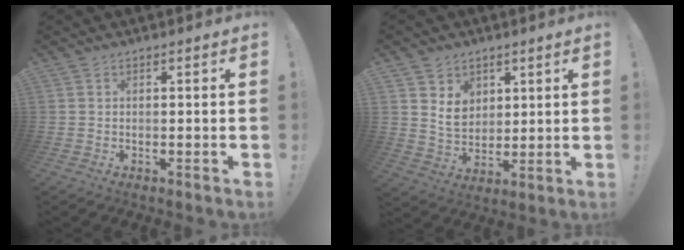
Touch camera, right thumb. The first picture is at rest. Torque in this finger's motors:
{"motor_torque": [-0.02, 0.43, 0.41, 0.34, -0.04]}